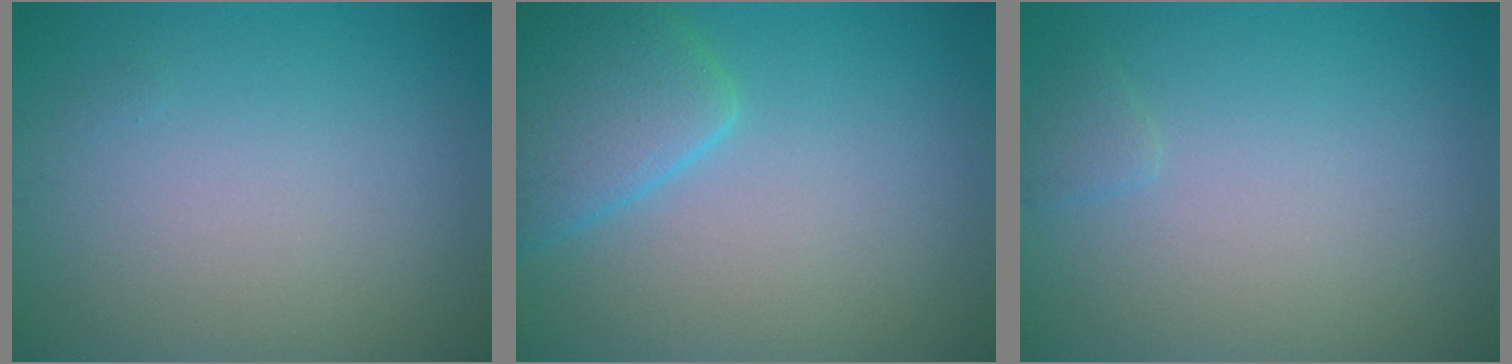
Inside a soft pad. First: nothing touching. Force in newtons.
{"total": 4.6, "press": 4.6, "slide": 0.4}
{"total": 0.8, "press": 0.8, "slide": 0.0}